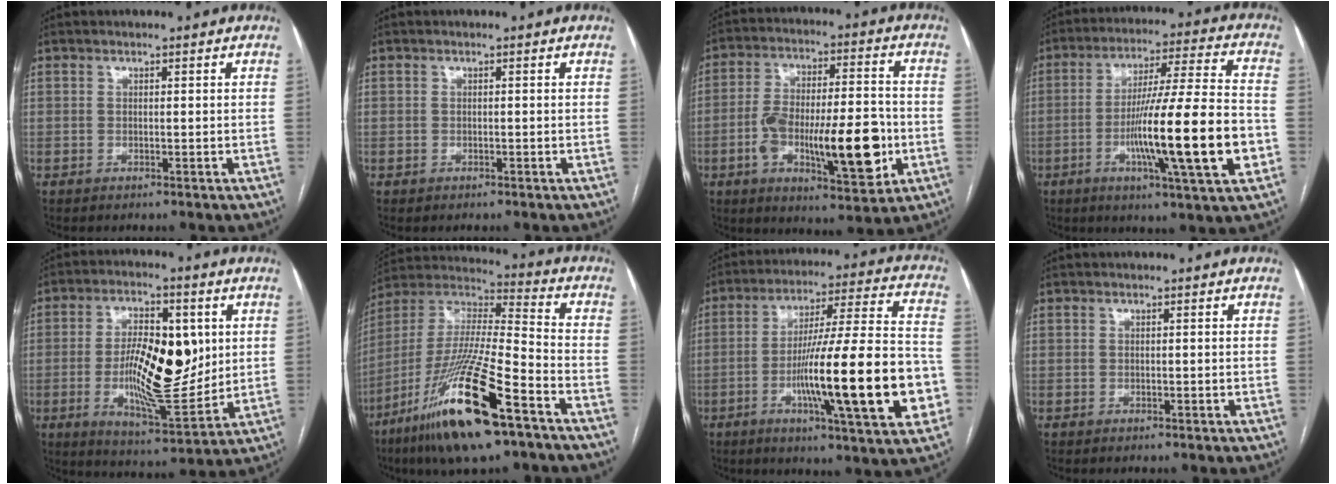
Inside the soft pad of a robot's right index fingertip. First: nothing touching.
{"total": 1.6, "force": [-0.5, 1.5, 0.4], "torque": [-0.008, 0.001, 0.002]}
{"total": 17.7, "force": [-4.4, 5.0, 16.4], "torque": [-0.275, 0.008, -0.065]}
{"total": 19.3, "force": [-4.9, 0.1, 18.7], "torque": [-0.295, -0.009, -0.080]}
{"total": 15.3, "force": [0.8, 5.0, 14.5], "torque": [-0.256, 0.000, 0.017]}
{"total": 23.0, "force": [-12.6, 2.6, 19.1], "torque": [-0.395, -0.049, -0.230]}
{"total": 23.3, "force": [-5.9, 1.7, 22.5], "torque": [-0.317, -0.002, -0.089]}
{"total": 0.0}